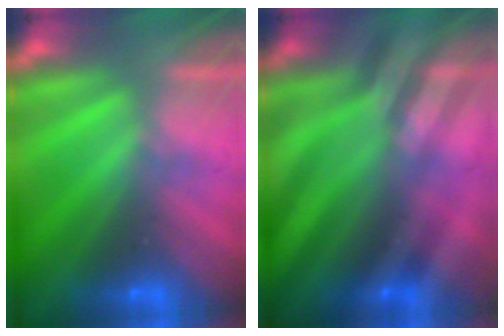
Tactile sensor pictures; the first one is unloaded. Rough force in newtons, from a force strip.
{"total": 2.6}